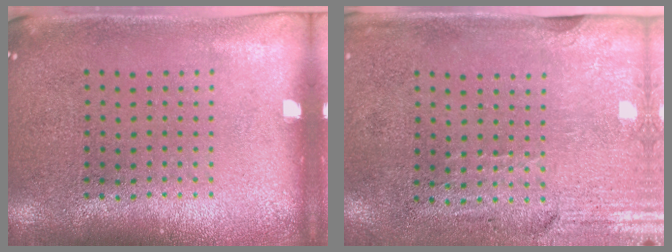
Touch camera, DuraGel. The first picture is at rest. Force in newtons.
{"total": 2.9, "press": 2.5, "slide": 1.5}